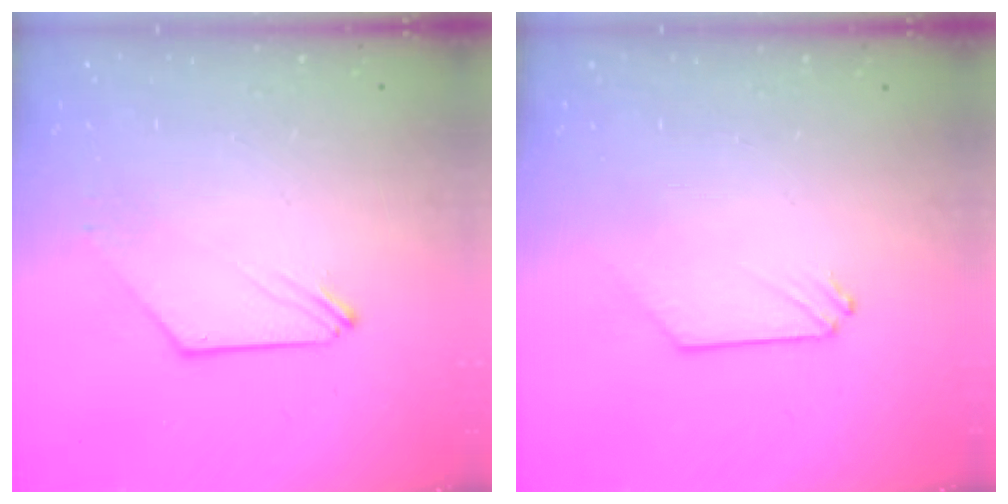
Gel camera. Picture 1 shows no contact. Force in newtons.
{"total": 0.0}